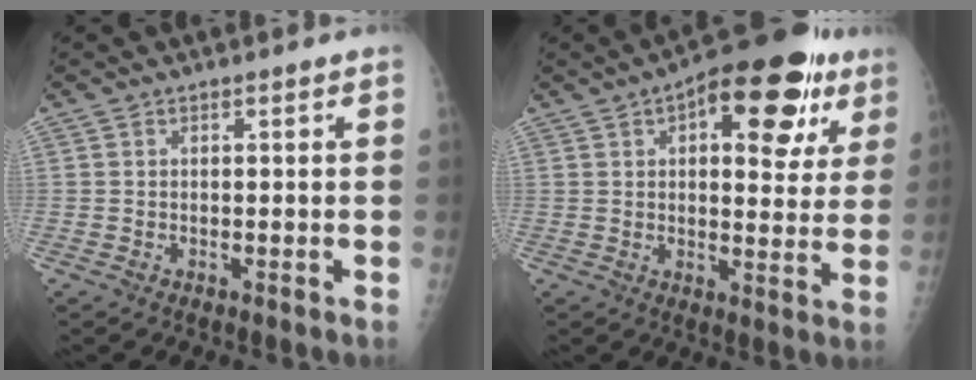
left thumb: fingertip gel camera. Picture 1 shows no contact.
{"total": 18.8, "force": [8.4, 8.5, 14.5], "torque": [-0.156, -0.007, 0.109]}